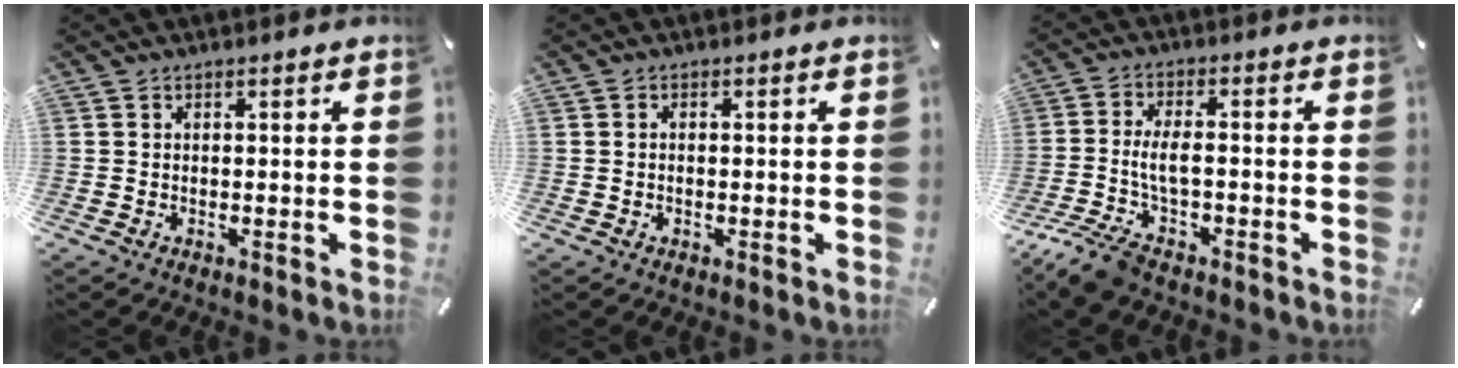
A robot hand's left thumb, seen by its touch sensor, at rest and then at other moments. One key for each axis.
{"total": 0.8, "fx": -0.2, "fy": 0.4, "fz": 0.7, "tx": -0.016, "ty": -0.001, "tz": -0.003}
{"total": 7.8, "fx": -3.6, "fy": 3.1, "fz": 6.2, "tx": -0.134, "ty": 0.012, "tz": -0.067}